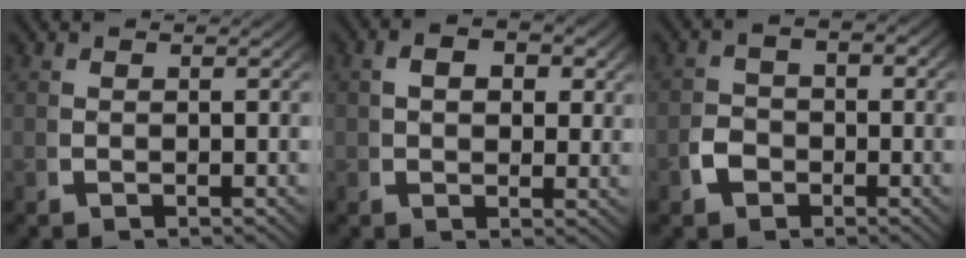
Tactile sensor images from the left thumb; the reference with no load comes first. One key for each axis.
{"total": 3.3, "fx": 0.9, "fy": 2.1, "fz": 2.3, "tx": -0.038, "ty": -0.005, "tz": 0.015}
{"total": 2.7, "fx": -1.1, "fy": 2.1, "fz": 1.4, "tx": -0.024, "ty": -0.005, "tz": -0.020}